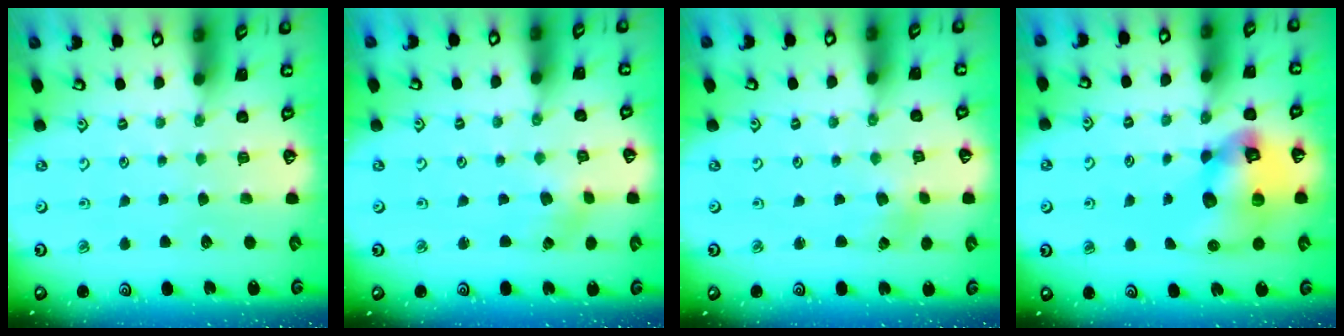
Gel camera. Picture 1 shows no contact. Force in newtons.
{"total": 3.6, "press": 3.5, "slide": 0.4}
{"total": 2.8, "press": 2.8, "slide": 0.3}
{"total": 15.1, "press": 14.9, "slide": 2.3}